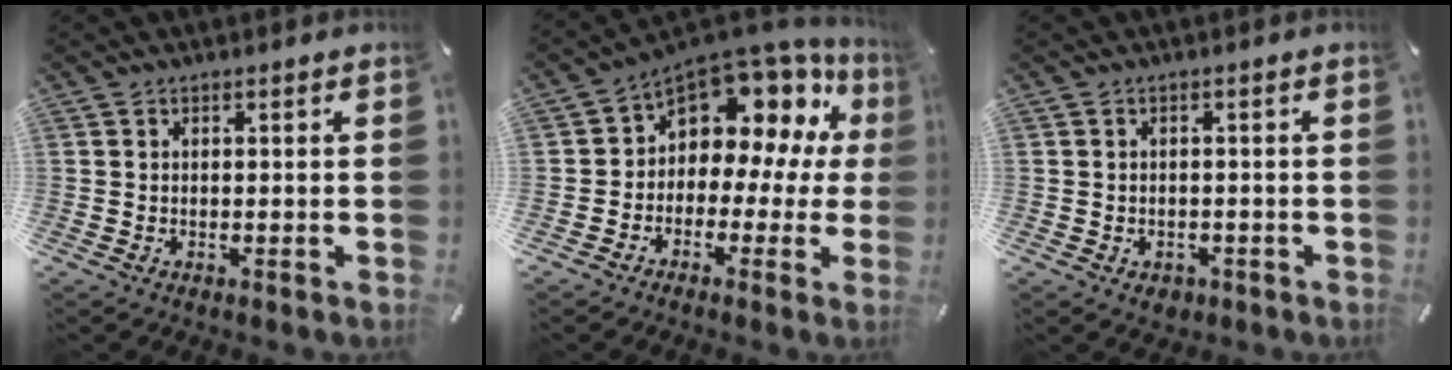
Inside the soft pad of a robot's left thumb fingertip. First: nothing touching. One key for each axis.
{"total": 11.6, "fx": 6.4, "fy": 7.3, "fz": 6.2, "tx": -0.093, "ty": -0.067, "tz": 0.107}
{"total": 2.0, "fx": -0.9, "fy": 1.6, "fz": 0.7, "tx": -0.010, "ty": 0.005, "tz": -0.019}